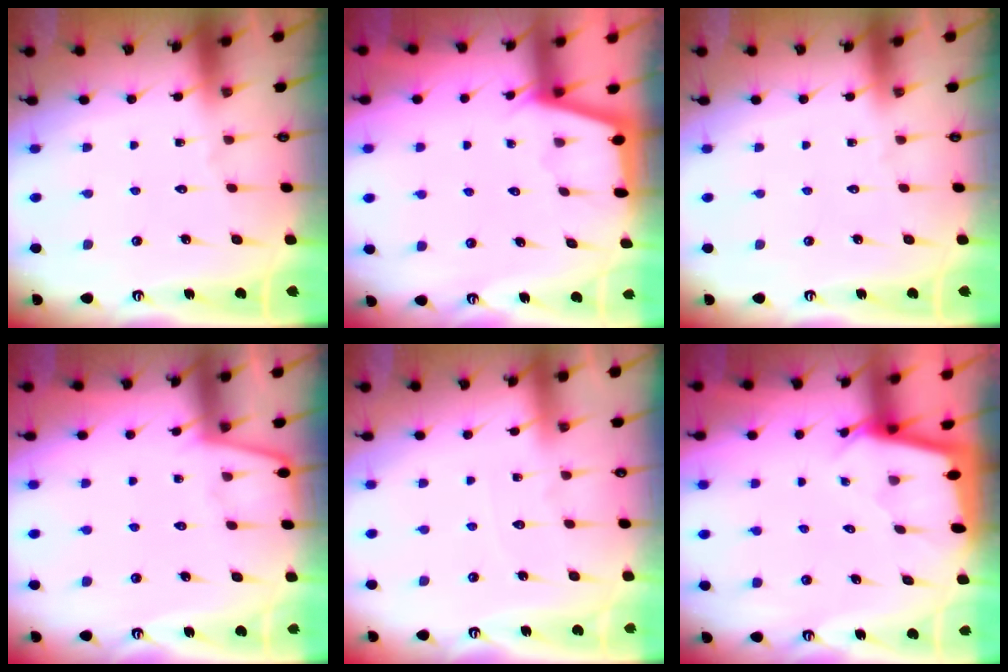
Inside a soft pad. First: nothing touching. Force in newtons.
{"total": 2.4, "press": 2.3, "slide": 0.4}
{"total": 0.0}
{"total": 2.3, "press": 2.3, "slide": 0.3}
{"total": 3.6, "press": 3.5, "slide": 0.6}
{"total": 1.9, "press": 1.9, "slide": 0.2}